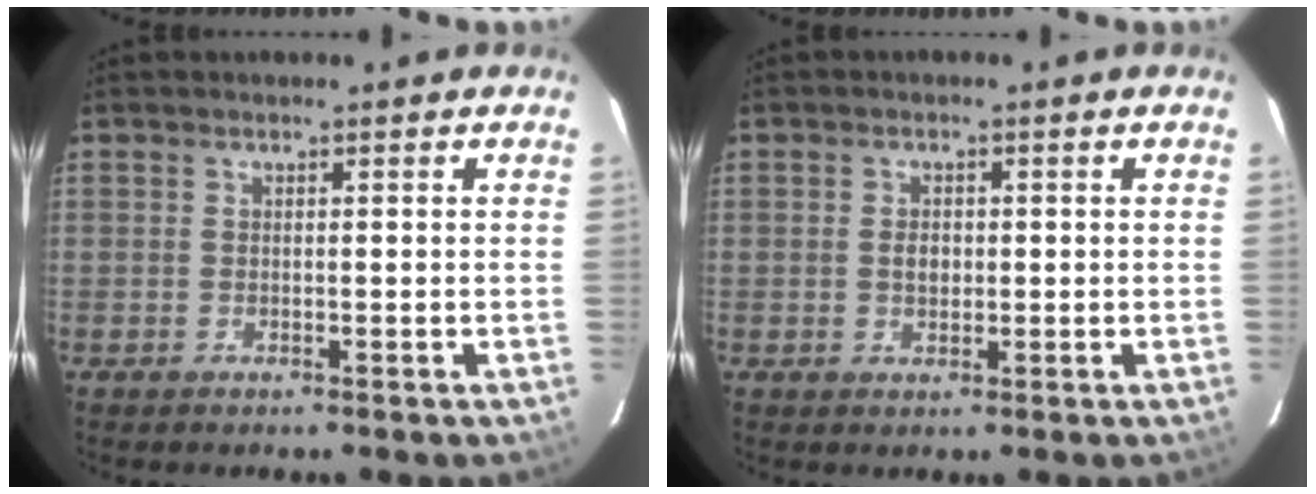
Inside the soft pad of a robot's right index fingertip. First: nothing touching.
{"total": 2.2, "force": [0.0, 1.7, 1.5], "torque": [-0.025, 0.003, -0.001]}